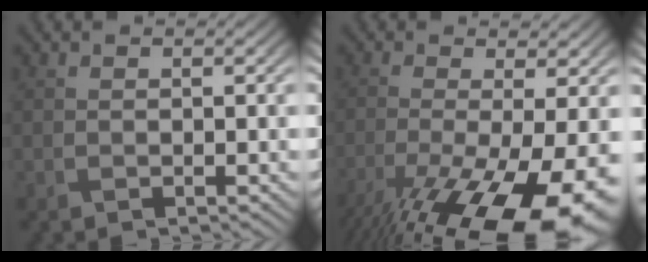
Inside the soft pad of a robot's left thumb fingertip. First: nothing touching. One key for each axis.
{"total": 16.0, "fx": -8.4, "fy": 4.9, "fz": 12.6, "tx": -0.242, "ty": -0.031, "tz": -0.125}